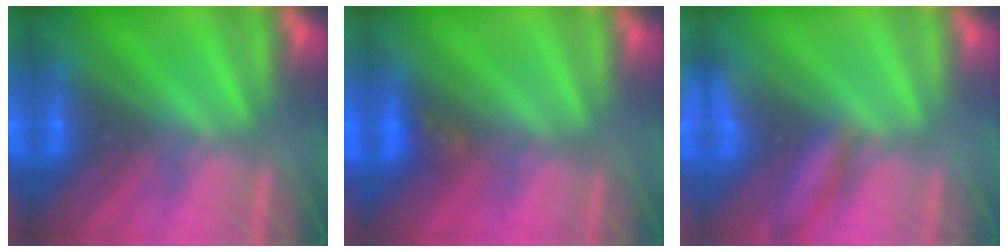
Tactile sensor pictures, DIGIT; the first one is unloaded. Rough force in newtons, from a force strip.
{"total": 2.9}
{"total": 2.1}